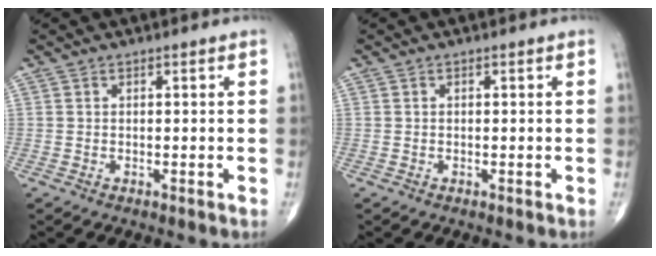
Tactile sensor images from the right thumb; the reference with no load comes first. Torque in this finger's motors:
{"motor_torque": [-0.43, -0.21, -0.26, -0.28, -0.02]}